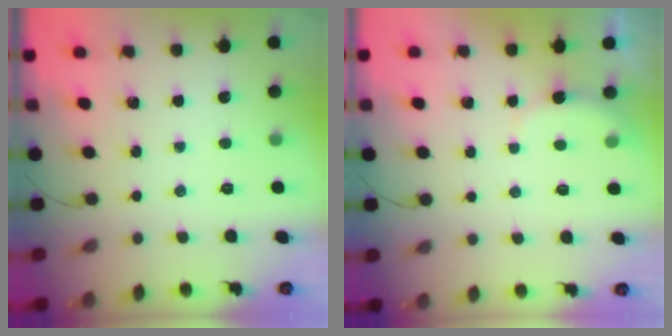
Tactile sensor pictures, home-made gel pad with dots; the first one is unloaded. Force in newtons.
{"total": 3.0, "press": 2.9, "slide": 0.7}